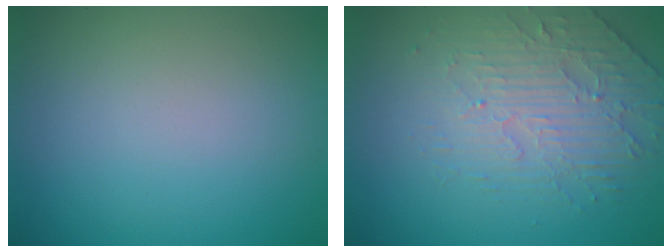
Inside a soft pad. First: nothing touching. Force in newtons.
{"total": 4.5, "press": 3.3, "slide": 3.1}